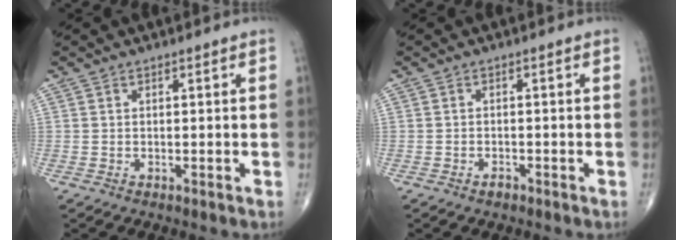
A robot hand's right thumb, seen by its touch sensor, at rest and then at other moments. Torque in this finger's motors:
{"motor_torque": [0.03, 0.00, 0.01, 0.07, -0.01]}